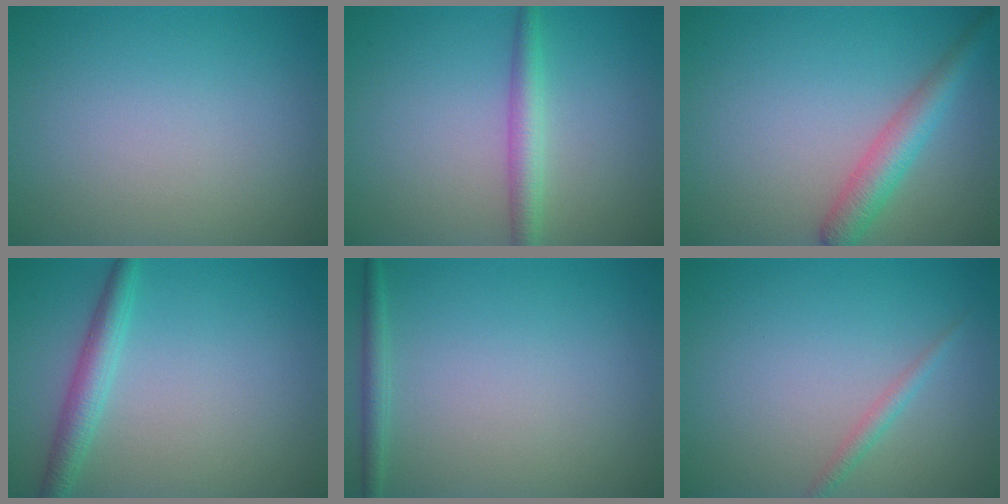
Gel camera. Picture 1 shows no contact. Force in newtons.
{"total": 2.5, "press": 2.5, "slide": 0.1}
{"total": 3.5, "press": 3.5, "slide": 0.1}
{"total": 2.7, "press": 2.7, "slide": 0.1}
{"total": 1.4, "press": 1.4, "slide": 0.1}
{"total": 1.2, "press": 1.2, "slide": 0.0}